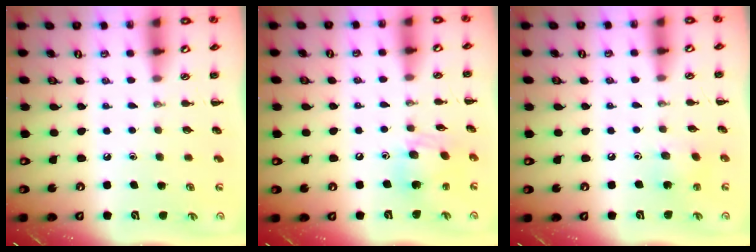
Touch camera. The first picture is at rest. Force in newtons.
{"total": 10.7, "press": 10.6, "slide": 1.3}
{"total": 4.7, "press": 4.5, "slide": 1.2}